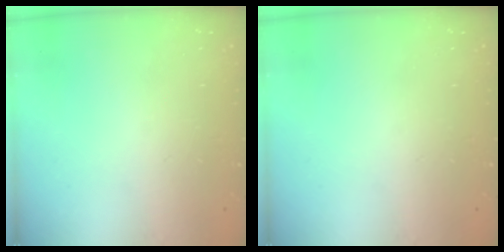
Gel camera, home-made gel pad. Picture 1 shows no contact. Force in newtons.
{"total": 0.0}